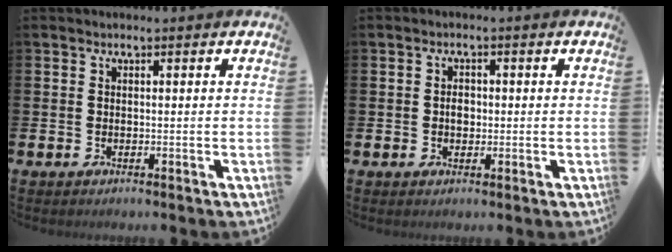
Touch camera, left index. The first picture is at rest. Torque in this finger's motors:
{"motor_torque": [0.02, 0.02, 0.08, 0.04]}